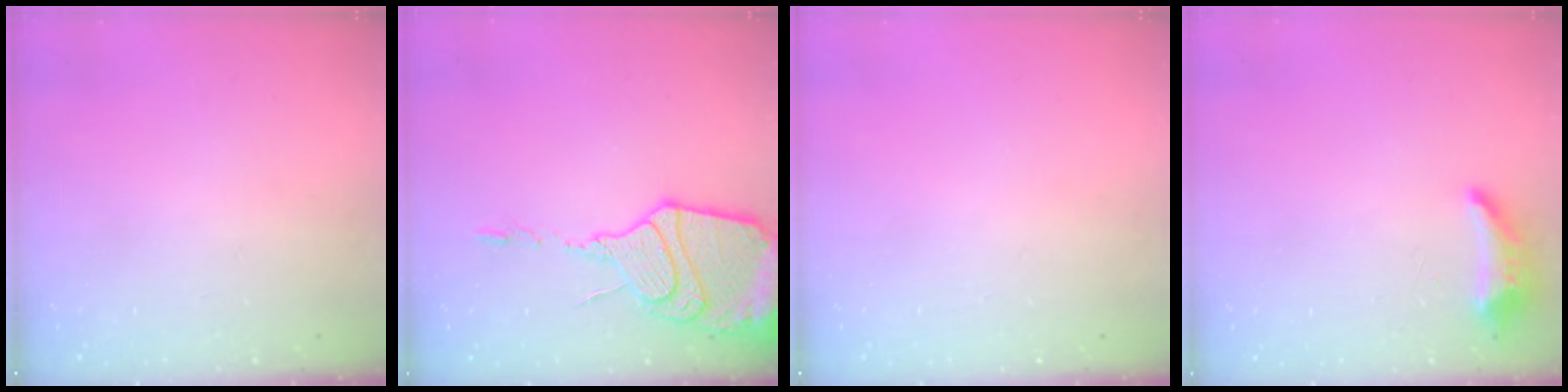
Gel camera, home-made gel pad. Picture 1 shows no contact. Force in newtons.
{"total": 19.2, "press": 19.1, "slide": 1.6}
{"total": 0.0}
{"total": 8.3, "press": 8.1, "slide": 1.8}